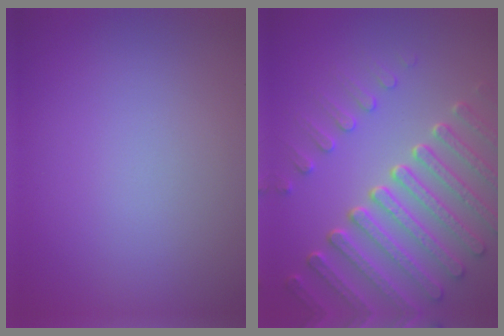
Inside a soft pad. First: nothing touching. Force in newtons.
{"total": 7.6, "press": 5.6, "slide": 5.1}